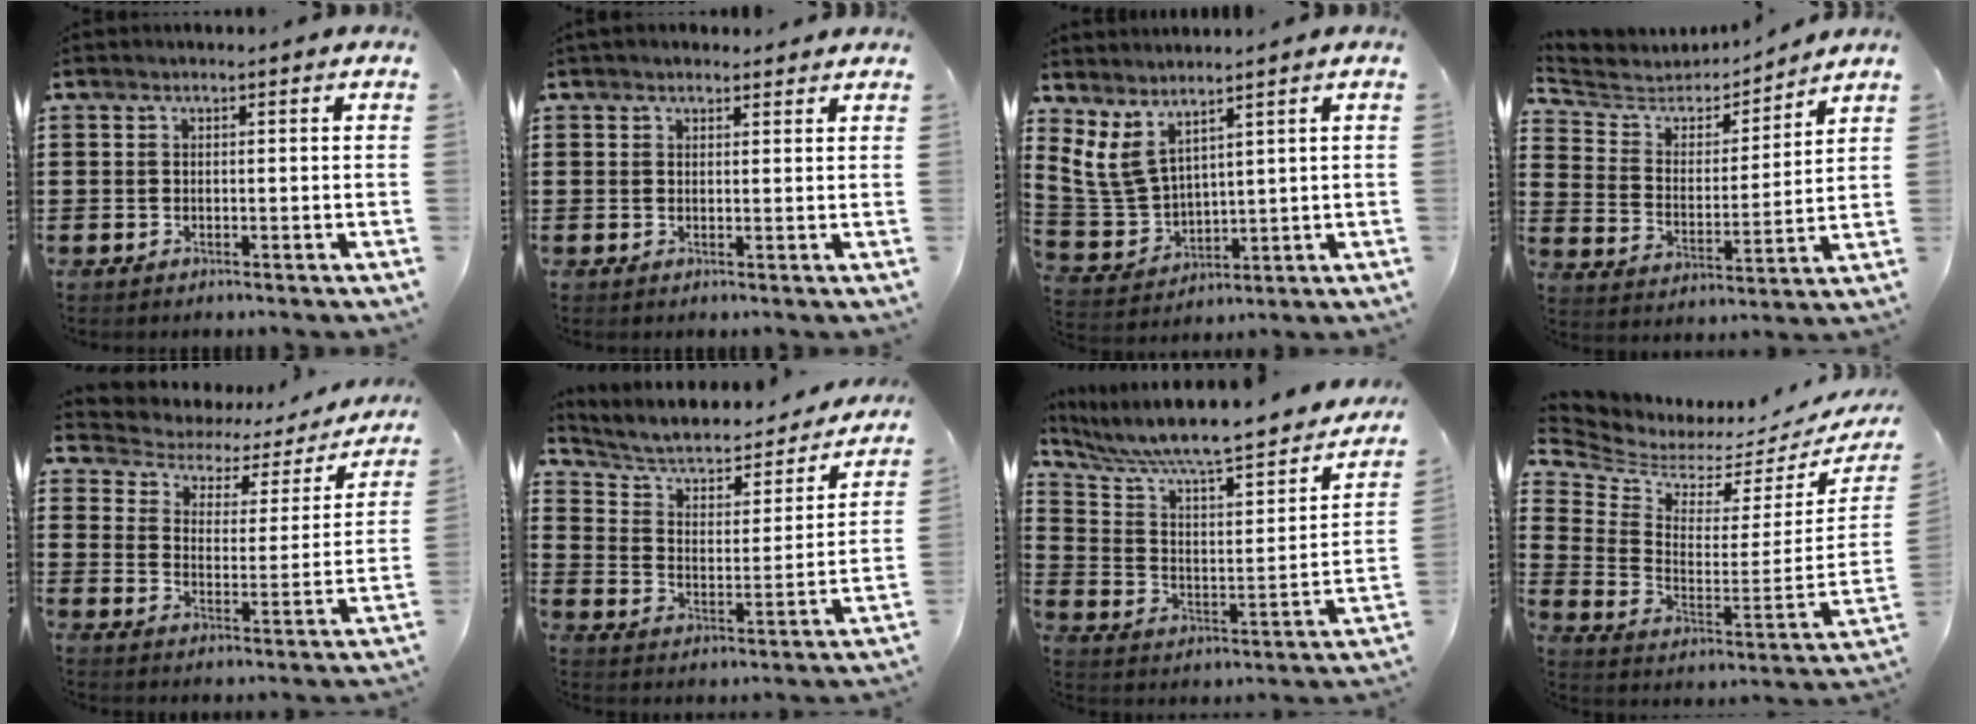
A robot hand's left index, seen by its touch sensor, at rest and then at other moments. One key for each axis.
{"total": 1.7, "fx": 1.4, "fy": 1.0, "fz": 0.0, "tx": -0.004, "ty": 0.007, "tz": 0.027}
{"total": 6.3, "fx": 4.3, "fy": 3.2, "fz": 3.4, "tx": -0.108, "ty": -0.016, "tz": 0.076}
{"total": 4.7, "fx": 4.4, "fy": 1.6, "fz": 0.2, "tx": -0.039, "ty": -0.037, "tz": 0.068}
{"total": 2.8, "fx": 2.0, "fy": 1.8, "fz": 1.0, "tx": -0.038, "ty": -0.018, "tz": 0.022}
{"total": 4.9, "fx": 3.6, "fy": 2.4, "fz": 2.2, "tx": -0.064, "ty": -0.025, "tz": 0.052}
{"total": 8.3, "fx": 7.3, "fy": 0.9, "fz": 3.8, "tx": -0.106, "ty": -0.062, "tz": 0.120}
{"total": 3.0, "fx": 2.9, "fy": 0.8, "fz": 0.5, "tx": -0.038, "ty": -0.050, "tz": 0.043}